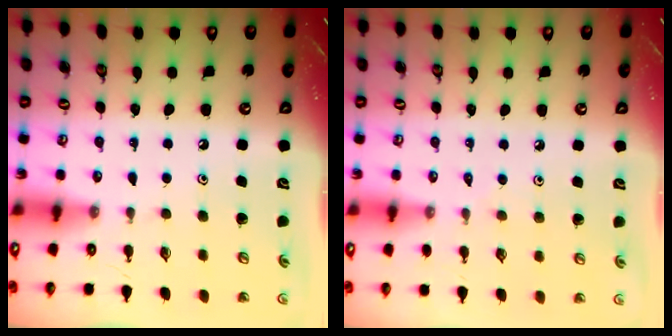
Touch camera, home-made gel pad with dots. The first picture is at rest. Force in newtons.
{"total": 2.5, "press": 2.5, "slide": 0.4}